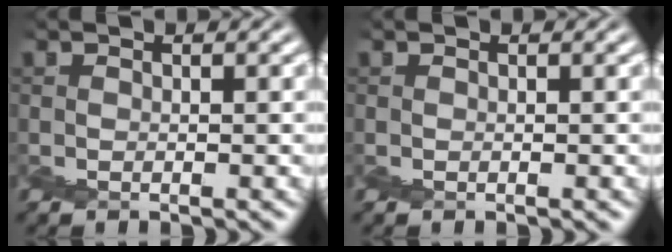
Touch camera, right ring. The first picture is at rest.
{"total": 0.0}